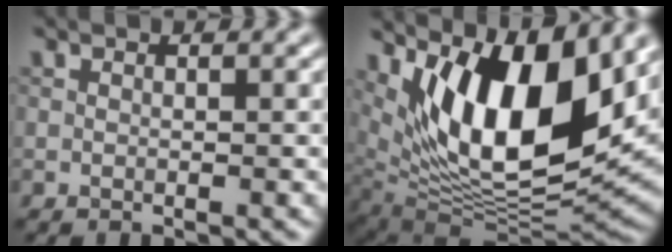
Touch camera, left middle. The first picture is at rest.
{"total": 13.3, "force": [4.9, 5.6, 11.0], "torque": [-0.185, -0.011, 0.088]}